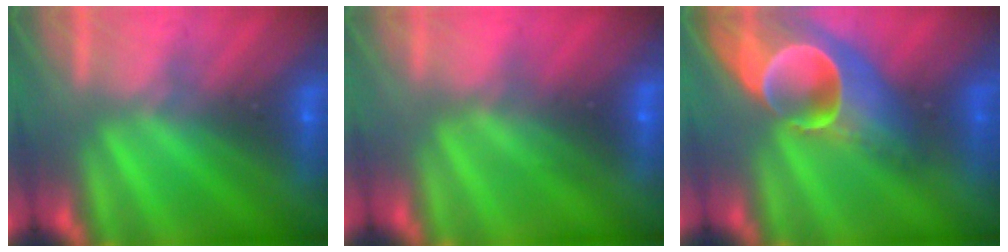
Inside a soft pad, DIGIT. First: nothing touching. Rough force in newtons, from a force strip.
{"total": 2.7}
{"total": 8.5}